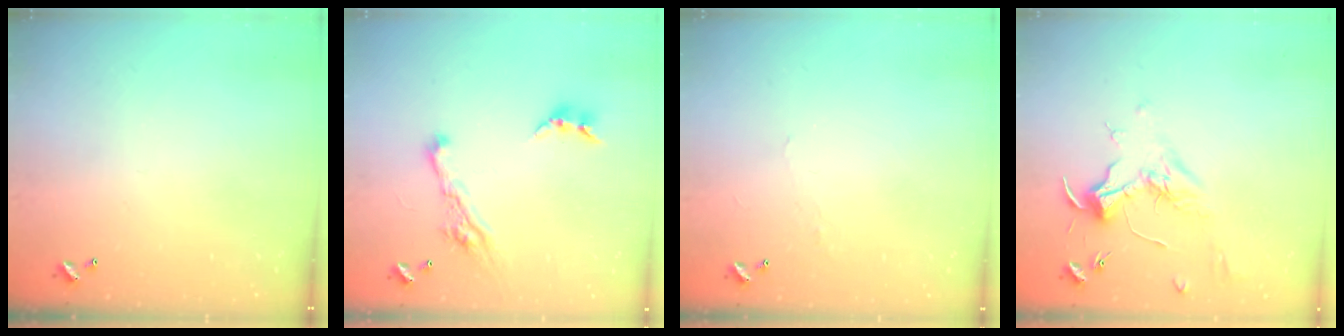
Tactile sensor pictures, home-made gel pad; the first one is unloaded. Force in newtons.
{"total": 7.7, "press": 7.7, "slide": 1.0}
{"total": 1.2, "press": 1.1, "slide": 0.3}
{"total": 1.7, "press": 1.5, "slide": 0.8}